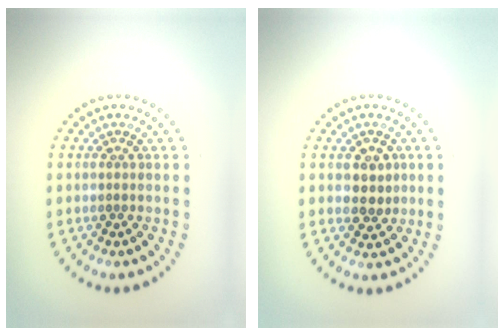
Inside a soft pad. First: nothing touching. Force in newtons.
{"total": 2.4, "press": 2.3, "slide": 0.6}